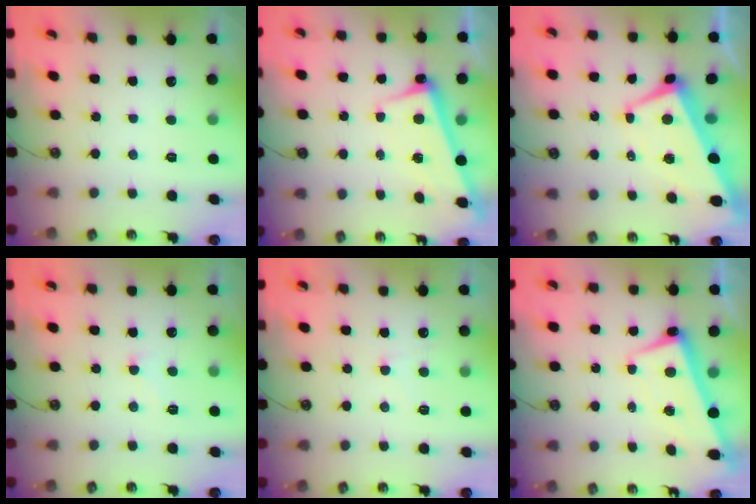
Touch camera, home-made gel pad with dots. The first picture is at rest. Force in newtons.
{"total": 2.5, "press": 2.4, "slide": 0.9}
{"total": 2.2, "press": 1.9, "slide": 1.1}
{"total": 1.4, "press": 1.3, "slide": 0.6}
{"total": 5.0, "press": 4.9, "slide": 0.5}
{"total": 2.7, "press": 2.7, "slide": 0.4}